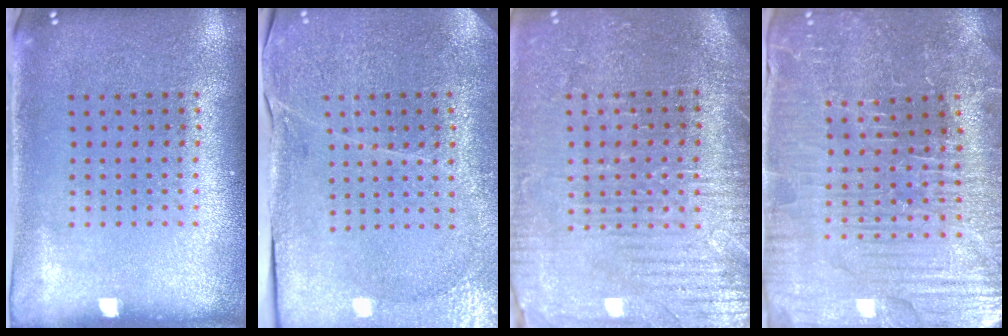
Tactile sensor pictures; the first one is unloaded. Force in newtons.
{"total": 3.3, "press": 3.2, "slide": 0.6}
{"total": 3.6, "press": 3.4, "slide": 1.2}
{"total": 4.1, "press": 4.1, "slide": 0.5}